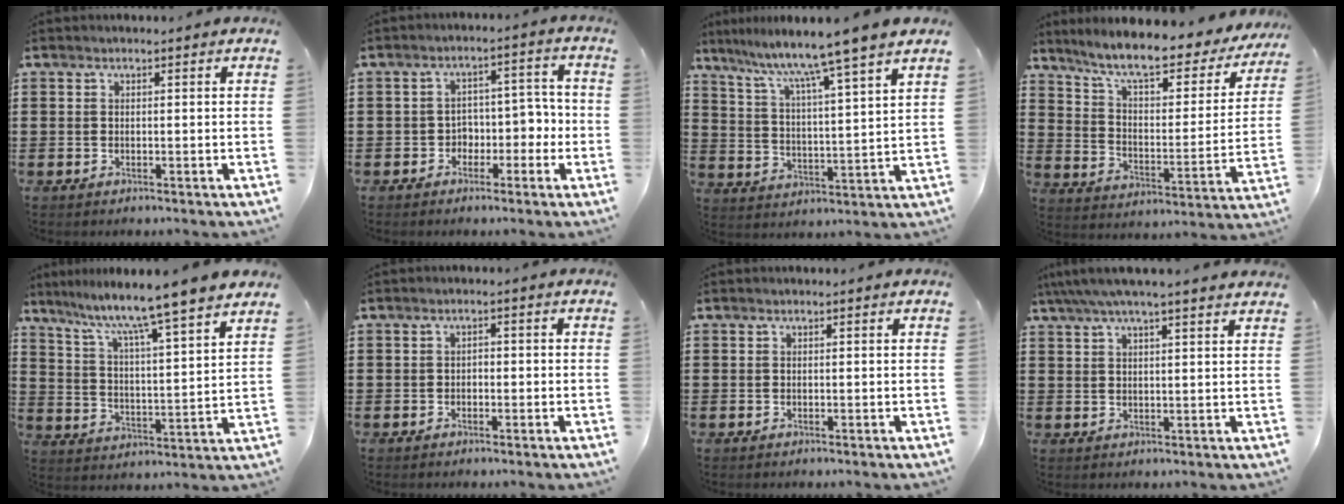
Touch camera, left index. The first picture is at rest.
{"total": 3.8, "force": [-1.7, 3.1, 1.4], "torque": [-0.040, 0.008, -0.041]}
{"total": 7.4, "force": [6.2, -2.1, 3.5], "torque": [-0.094, -0.051, 0.091]}
{"total": 8.7, "force": [7.1, 1.0, 4.9], "torque": [-0.114, -0.047, 0.115]}
{"total": 7.6, "force": [6.6, -1.8, 3.4], "torque": [-0.094, -0.057, 0.100]}
{"total": 1.2, "force": [-0.8, 0.7, 0.5], "torque": [-0.014, 0.003, -0.019]}
{"total": 0.0}
{"total": 4.2, "force": [3.5, 0.0, 2.3], "torque": [-0.057, -0.005, 0.061]}